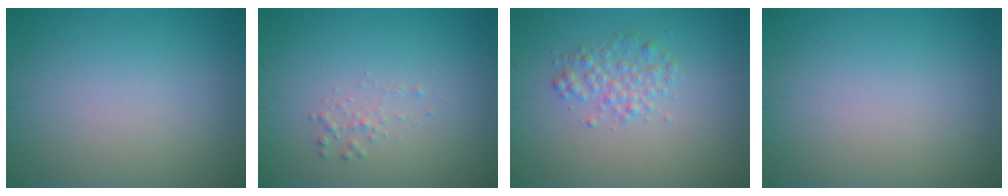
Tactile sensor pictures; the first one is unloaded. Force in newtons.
{"total": 0.9, "press": 0.9, "slide": 0.0}
{"total": 2.0, "press": 2.0, "slide": 0.0}
{"total": 0.0}